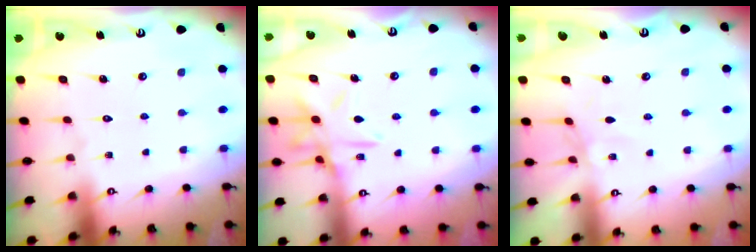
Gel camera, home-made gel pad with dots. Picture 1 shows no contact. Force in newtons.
{"total": 11.8, "press": 11.7, "slide": 0.9}
{"total": 2.1, "press": 2.1, "slide": 0.5}